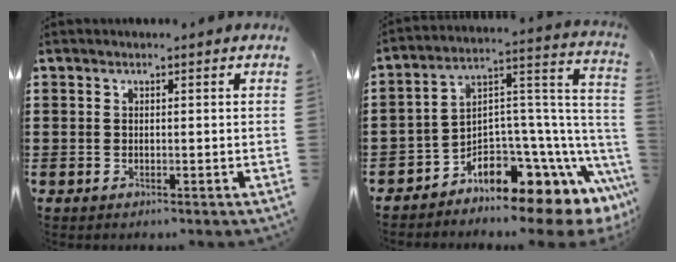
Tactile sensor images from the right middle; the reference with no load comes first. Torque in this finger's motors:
{"motor_torque": [2.14, 0.00, 1.05, 0.21]}